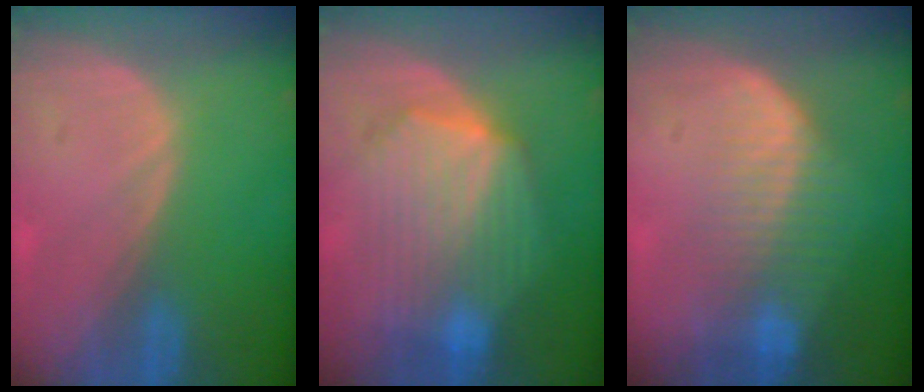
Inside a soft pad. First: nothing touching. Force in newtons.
{"total": 10.1, "press": 10.0, "slide": 0.9}
{"total": 7.8, "press": 6.9, "slide": 3.7}